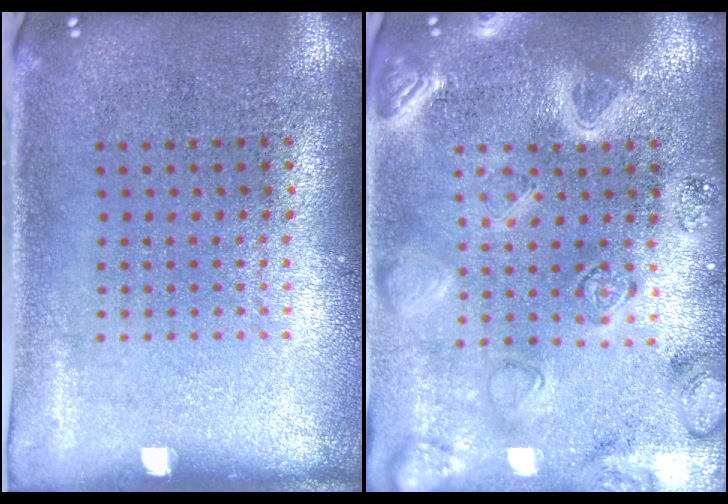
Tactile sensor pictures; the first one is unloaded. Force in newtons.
{"total": 3.0, "press": 2.9, "slide": 0.8}